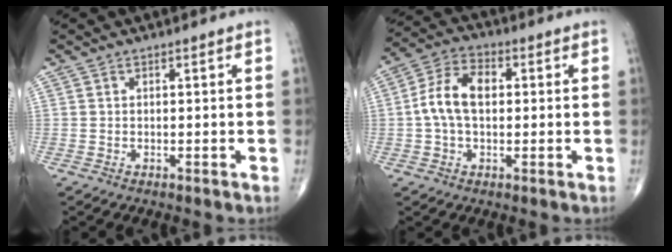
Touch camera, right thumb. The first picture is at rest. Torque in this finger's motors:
{"motor_torque": [0.68, 0.66, 1.11, 0.09, 0.26]}